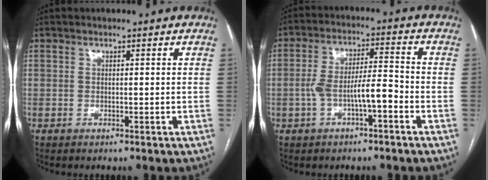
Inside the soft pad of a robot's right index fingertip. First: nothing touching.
{"total": 7.1, "force": [-2.5, 1.6, 6.4], "torque": [-0.125, 0.025, -0.040]}